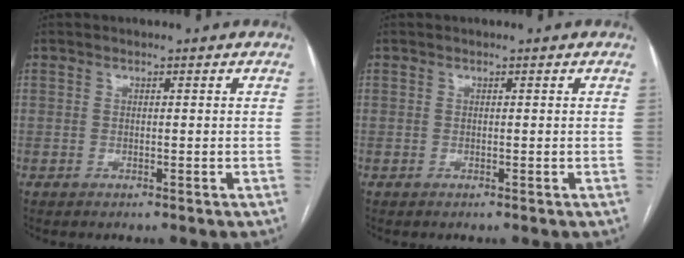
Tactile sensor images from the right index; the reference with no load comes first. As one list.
[{"total": 0.0}]